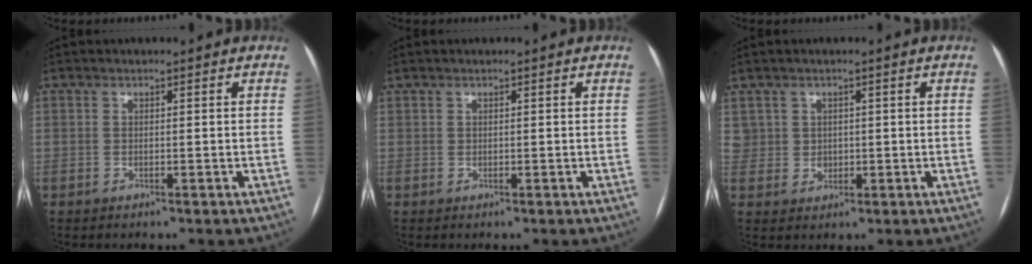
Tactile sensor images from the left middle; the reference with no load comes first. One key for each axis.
{"total": 0.0}
{"total": 3.5, "fx": 1.0, "fy": 3.4, "fz": 0.4, "tx": -0.010, "ty": 0.003, "tz": 0.030}